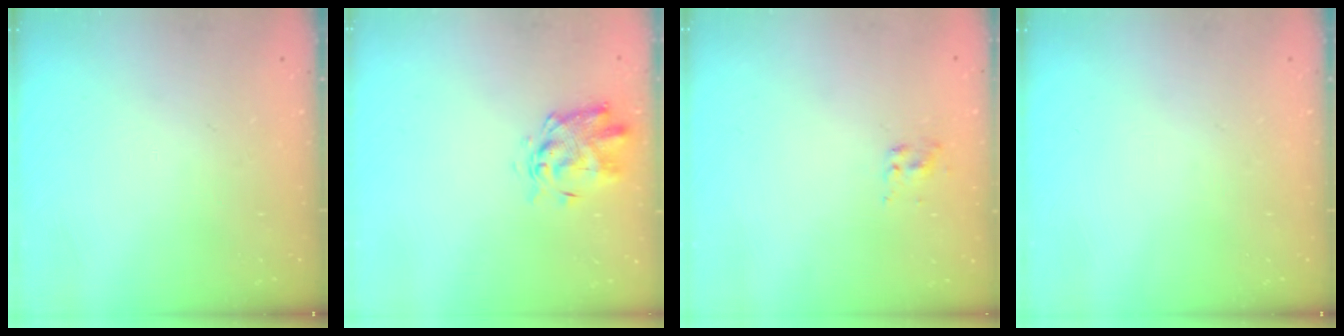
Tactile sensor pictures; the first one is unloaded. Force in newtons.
{"total": 3.8, "press": 3.6, "slide": 1.2}
{"total": 2.0, "press": 1.9, "slide": 0.8}
{"total": 0.0}